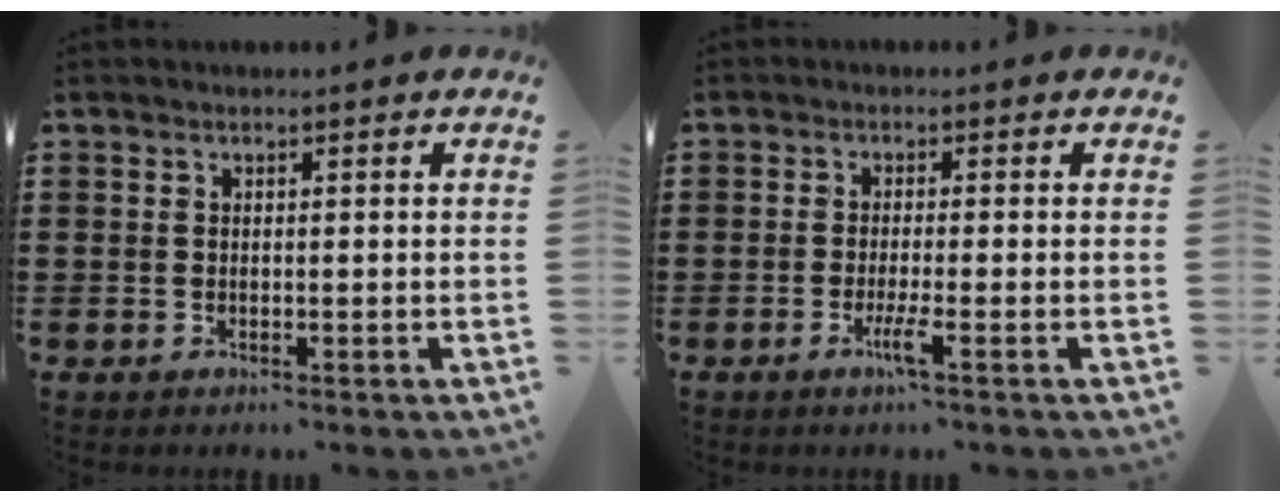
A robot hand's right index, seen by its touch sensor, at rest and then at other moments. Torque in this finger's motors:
{"motor_torque": [0.94, 0.04, 0.12, 0.04]}